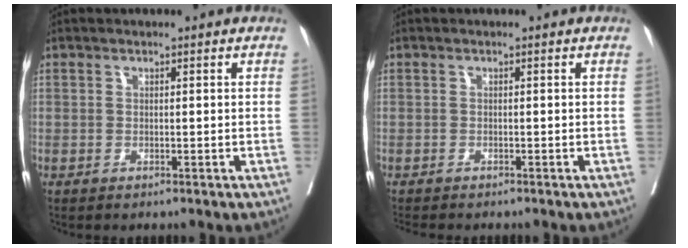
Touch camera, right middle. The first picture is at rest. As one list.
[{"total": 4.1, "force": [-3.7, 0.6, 1.6], "torque": [-0.027, -0.010, -0.054]}]